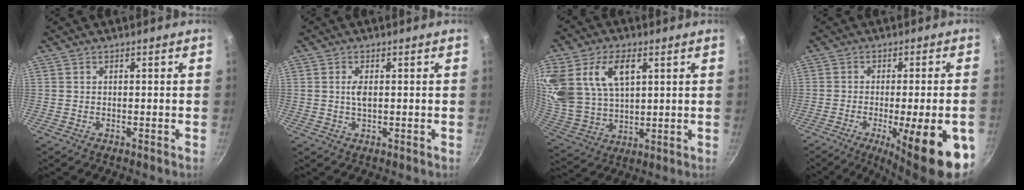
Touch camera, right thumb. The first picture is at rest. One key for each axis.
{"total": 2.3, "fx": 0.3, "fy": 1.0, "fz": 2.1, "tx": -0.043, "ty": -0.001, "tz": 0.008}
{"total": 20.7, "fx": 7.3, "fy": 12.6, "fz": 14.7, "tx": -0.327, "ty": 0.004, "tz": 0.148}
{"total": 20.2, "fx": -7.8, "fy": 5.4, "fz": 17.8, "tx": -0.192, "ty": 0.000, "tz": -0.091}